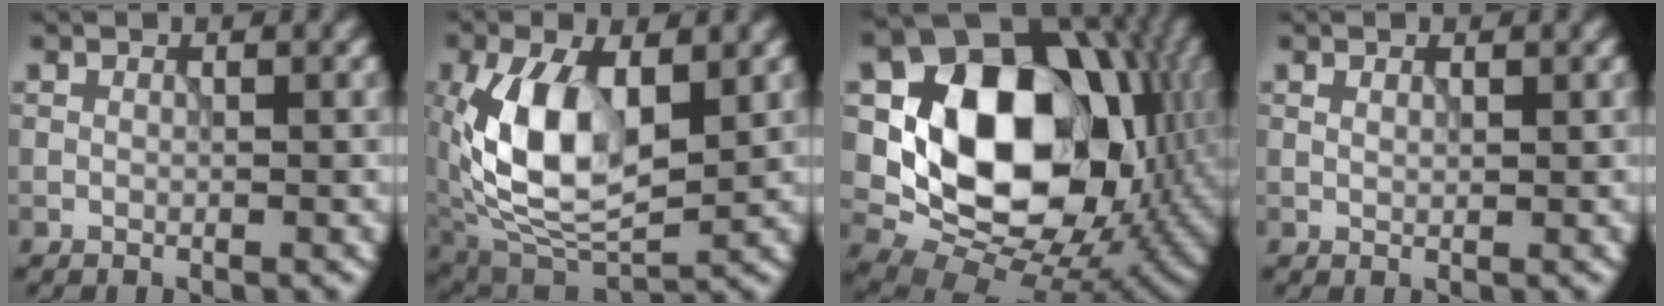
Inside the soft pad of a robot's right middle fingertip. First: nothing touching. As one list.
[{"total": 9.6, "force": [0.7, 5.2, 8.0], "torque": [-0.168, -0.001, 0.011]}, {"total": 15.3, "force": [1.3, 11.4, 10.1], "torque": [-0.151, -0.009, 0.013]}, {"total": 0.5, "force": [0.3, 0.3, 0.3], "torque": [-0.012, 0.000, 0.005]}]